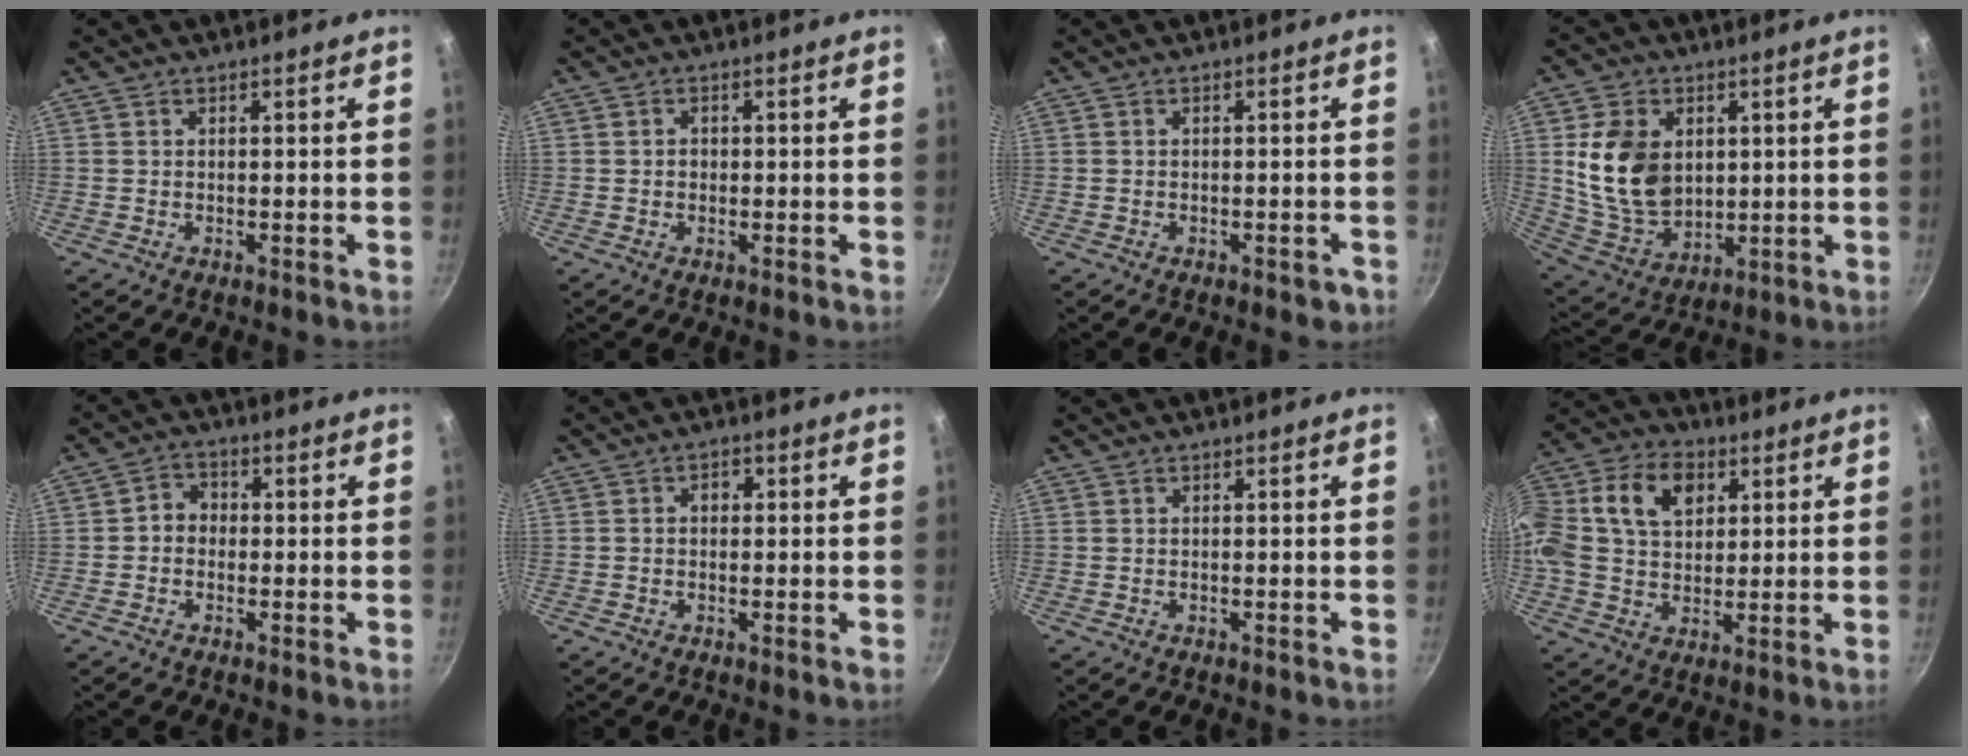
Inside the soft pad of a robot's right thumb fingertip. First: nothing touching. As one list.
[{"total": 1.1, "force": [-0.1, 1.0, 0.6], "torque": [-0.008, 0.004, -0.002]}, {"total": 2.2, "force": [-1.2, 1.1, 1.5], "torque": [-0.014, 0.014, -0.006]}, {"total": 15.0, "force": [2.5, 11.0, 9.9], "torque": [-0.163, -0.020, 0.062]}, {"total": 3.6, "force": [-0.5, 3.1, 1.7], "torque": [-0.008, 0.013, -0.018]}, {"total": 2.0, "force": [0.2, 1.6, 1.2], "torque": [-0.012, 0.005, -0.002]}, {"total": 0.0}, {"total": 20.5, "force": [5.5, 14.4, 13.5], "torque": [-0.277, 0.031, 0.083]}]